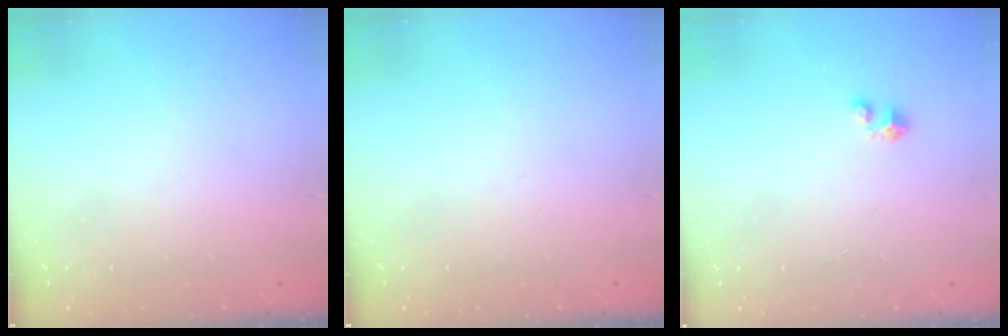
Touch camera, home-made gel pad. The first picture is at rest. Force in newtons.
{"total": 0.0}
{"total": 2.1, "press": 2.1, "slide": 0.1}